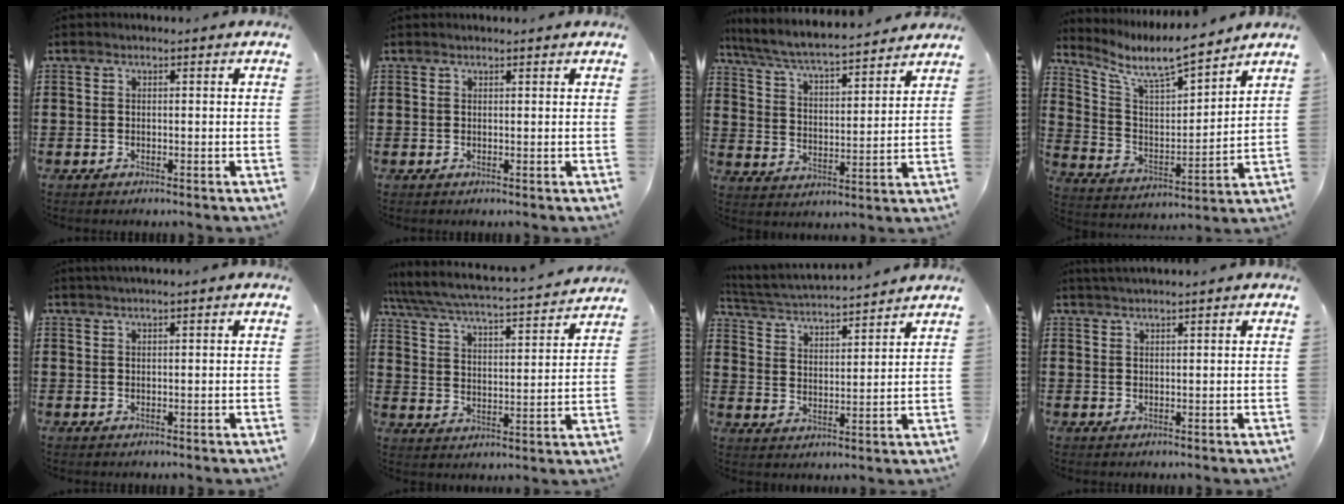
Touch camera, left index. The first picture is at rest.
{"total": 0.6, "force": [0.6, -0.1, 0.2], "torque": [-0.005, -0.002, 0.012]}
{"total": 5.6, "force": [5.3, 0.2, 1.9], "torque": [-0.062, -0.038, 0.086]}
{"total": 7.9, "force": [7.0, 0.8, 3.5], "torque": [-0.099, -0.051, 0.117]}
{"total": 1.0, "force": [0.8, -0.2, 0.6], "torque": [-0.010, -0.001, 0.016]}
{"total": 4.1, "force": [3.8, 0.0, 1.5], "torque": [-0.051, -0.035, 0.055]}
{"total": 3.8, "force": [3.7, -0.2, 0.7], "torque": [-0.035, -0.029, 0.058]}
{"total": 1.6, "force": [1.5, -0.3, 0.4], "torque": [-0.010, 0.000, 0.029]}